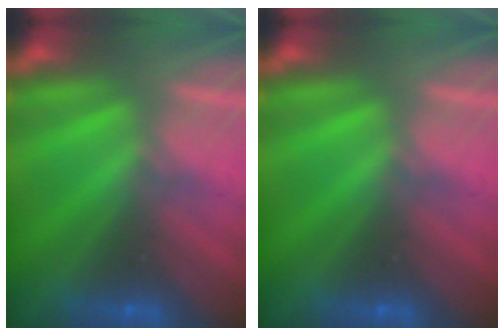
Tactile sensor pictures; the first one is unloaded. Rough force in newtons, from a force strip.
{"total": 0.0}